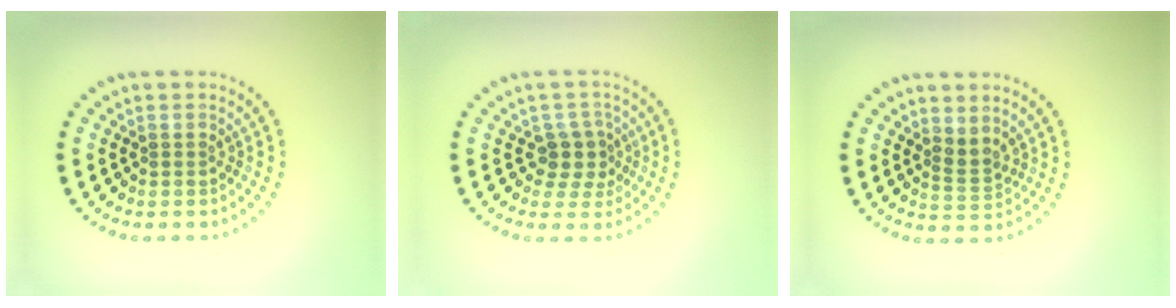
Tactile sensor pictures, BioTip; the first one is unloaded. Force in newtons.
{"total": 2.5, "press": 2.0, "slide": 1.5}
{"total": 1.9, "press": 1.4, "slide": 1.3}